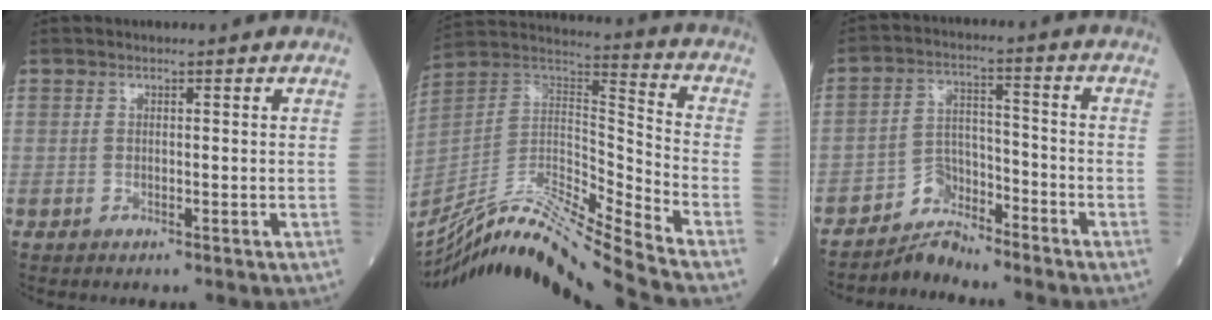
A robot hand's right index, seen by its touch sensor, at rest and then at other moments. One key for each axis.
{"total": 23.4, "fx": -20.9, "fy": -2.3, "fz": 10.2, "tx": -0.212, "ty": -0.012, "tz": -0.371}
{"total": 5.2, "fx": -5.0, "fy": 1.5, "fz": -0.1, "tx": 0.006, "ty": 0.013, "tz": -0.091}